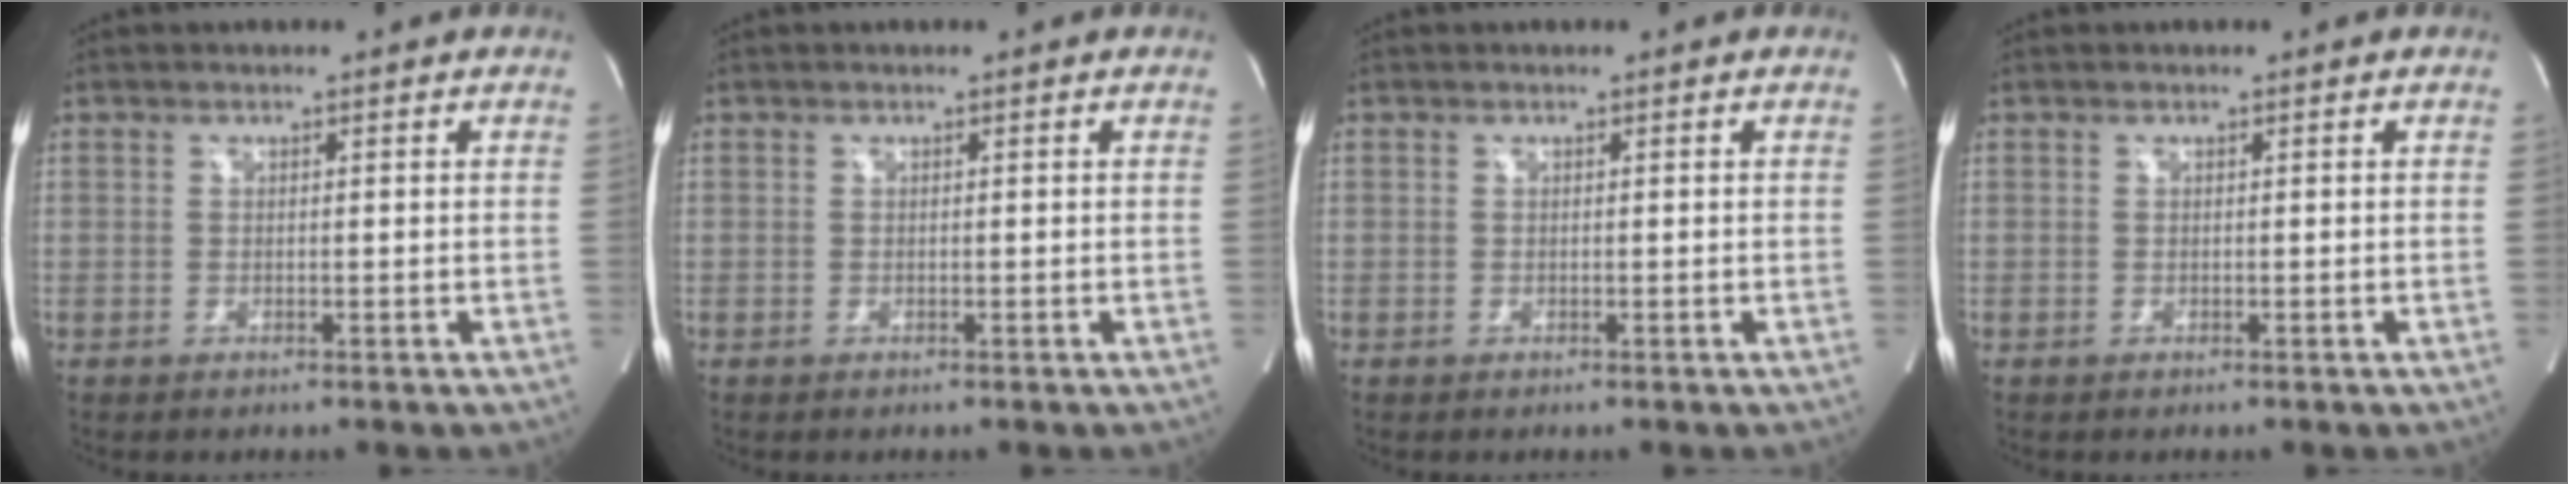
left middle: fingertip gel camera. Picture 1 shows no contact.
{"total": 0.0}
{"total": 0.0}
{"total": 0.0}